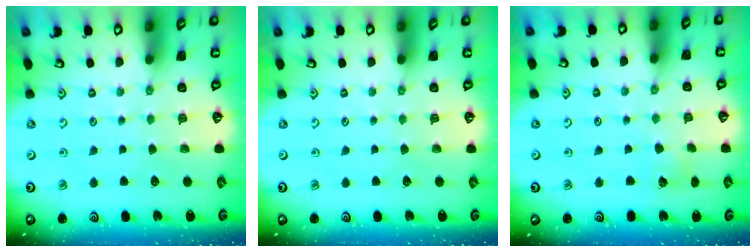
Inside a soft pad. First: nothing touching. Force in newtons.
{"total": 0.0}
{"total": 5.2, "press": 5.1, "slide": 0.5}